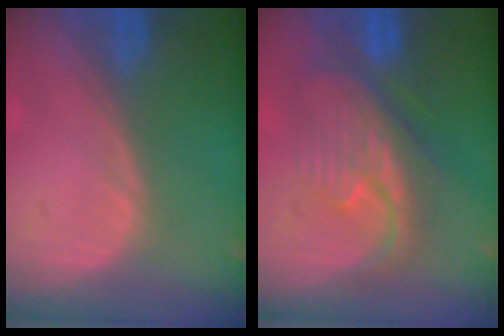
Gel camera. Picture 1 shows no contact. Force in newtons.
{"total": 8.3, "press": 8.3, "slide": 0.2}